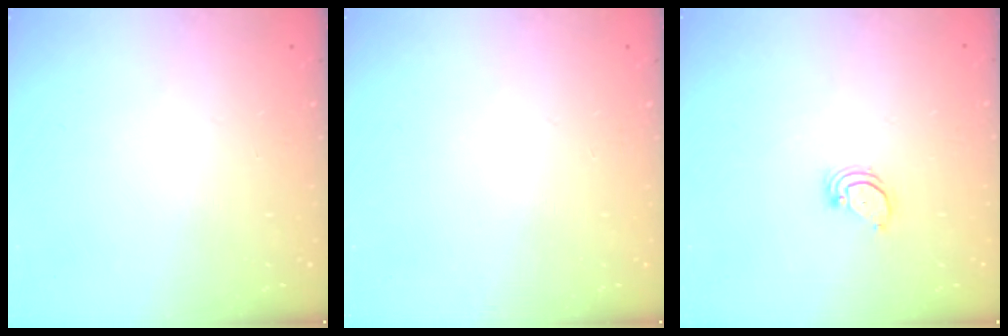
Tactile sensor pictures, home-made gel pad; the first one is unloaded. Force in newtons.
{"total": 0.0}
{"total": 2.2, "press": 2.2, "slide": 0.3}